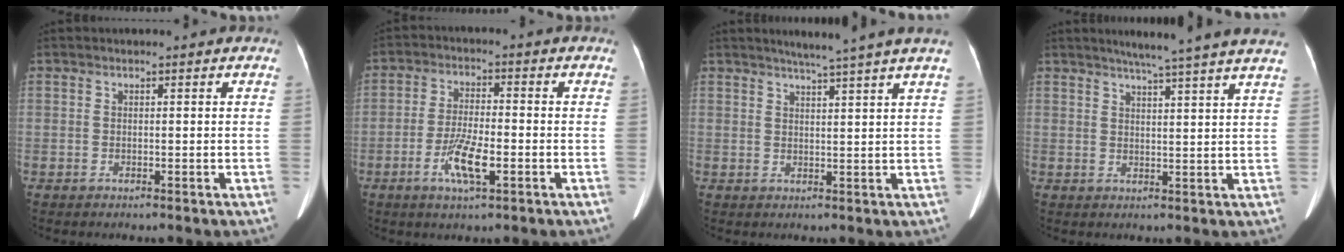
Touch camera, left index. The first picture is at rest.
{"total": 6.7, "force": [-2.8, 1.3, 6.0], "torque": [-0.119, -0.006, -0.053]}
{"total": 7.5, "force": [6.1, -1.6, 4.1], "torque": [-0.051, 0.007, 0.070]}
{"total": 13.0, "force": [11.0, -1.3, 6.8], "torque": [-0.095, -0.003, 0.124]}